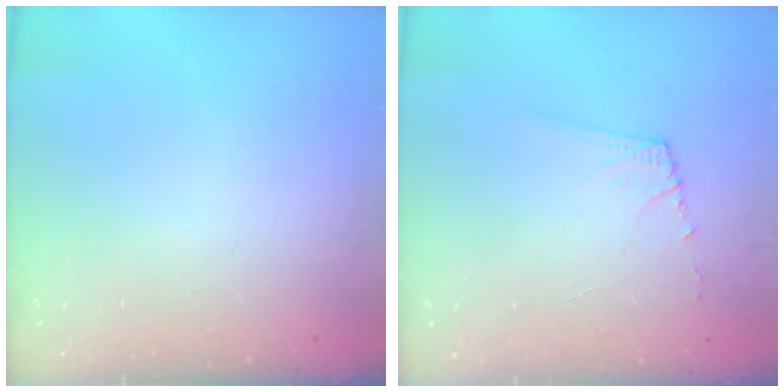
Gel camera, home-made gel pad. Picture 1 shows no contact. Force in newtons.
{"total": 6.1, "press": 6.1, "slide": 0.6}